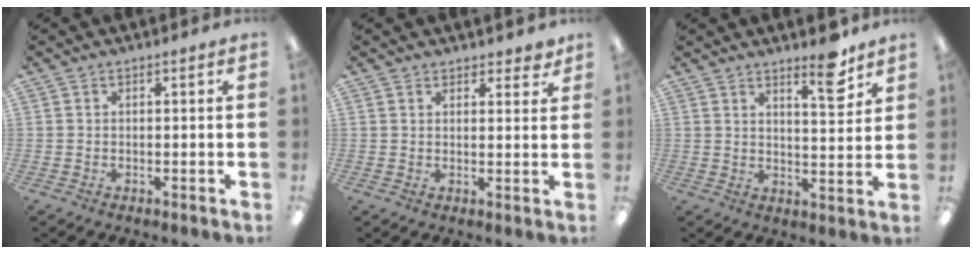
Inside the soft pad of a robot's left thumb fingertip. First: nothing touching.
{"total": 2.6, "force": [2.3, 1.1, 0.4], "torque": [0.005, -0.010, 0.040]}
{"total": 8.4, "force": [6.1, 2.2, 5.3], "torque": [-0.055, -0.044, 0.093]}